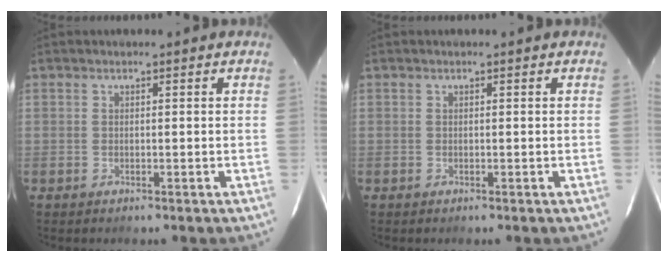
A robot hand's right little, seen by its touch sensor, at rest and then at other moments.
{"total": 0.0}